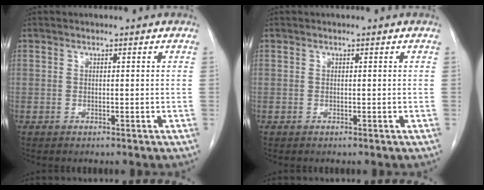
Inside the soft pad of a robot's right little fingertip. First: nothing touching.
{"total": 0.0}